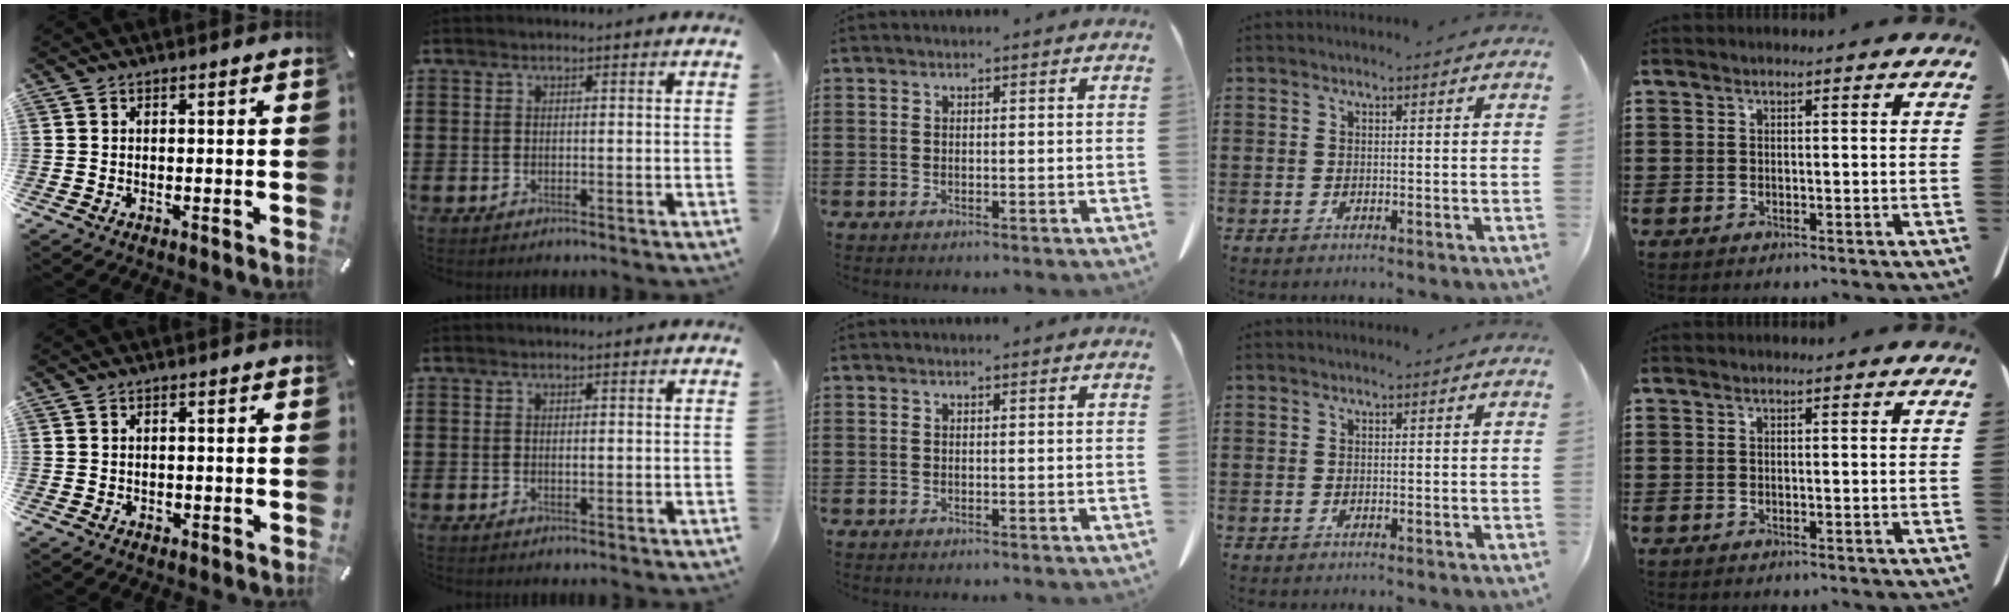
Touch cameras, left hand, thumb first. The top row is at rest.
{"thumb": {"total": 0.7, "force": [-0.1, 0.6, 0.2], "torque": [-0.004, 0.004, -0.004]}, "index": {"total": 0.6, "force": [0.1, 0.2, 0.5], "torque": [-0.012, -0.002, 0.003]}}